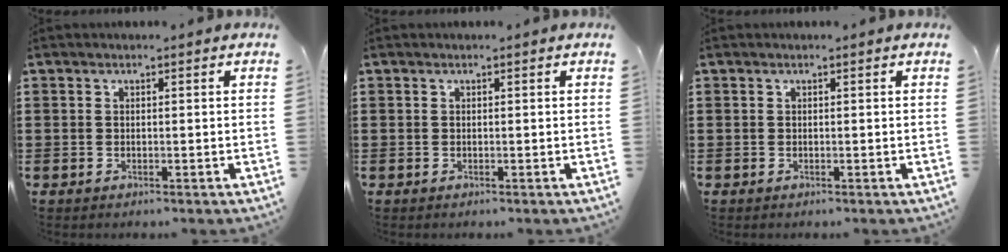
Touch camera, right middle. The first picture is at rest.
{"total": 0.0}
{"total": 0.0}